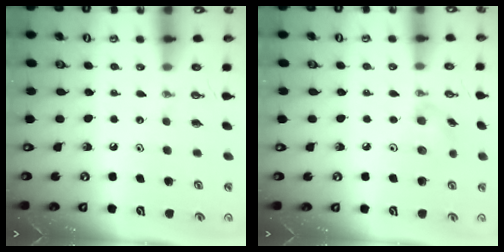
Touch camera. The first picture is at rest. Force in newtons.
{"total": 5.5, "press": 5.4, "slide": 0.9}